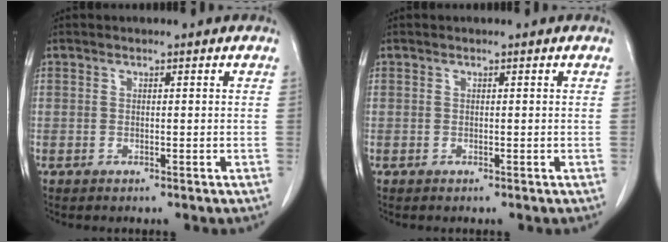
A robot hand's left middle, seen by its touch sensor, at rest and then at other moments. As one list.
[{"total": 0.0}]